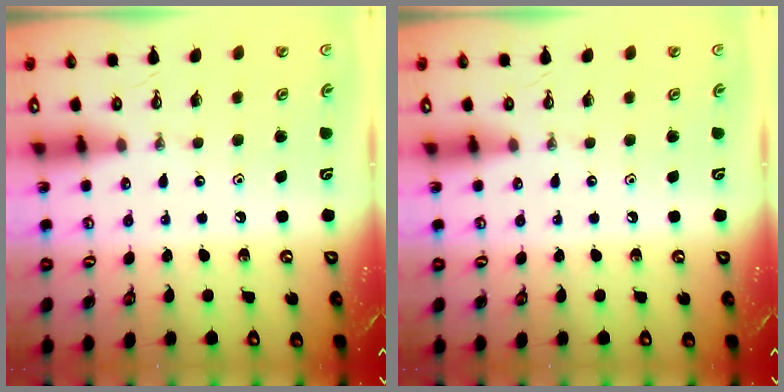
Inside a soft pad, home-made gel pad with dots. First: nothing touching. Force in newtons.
{"total": 0.0}